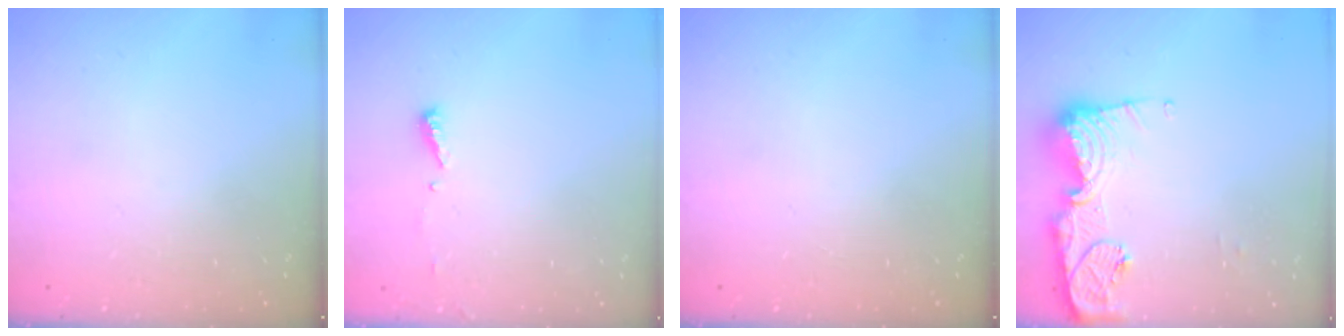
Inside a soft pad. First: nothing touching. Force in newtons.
{"total": 3.9, "press": 3.9, "slide": 0.4}
{"total": 0.0}
{"total": 14.0, "press": 13.9, "slide": 1.5}